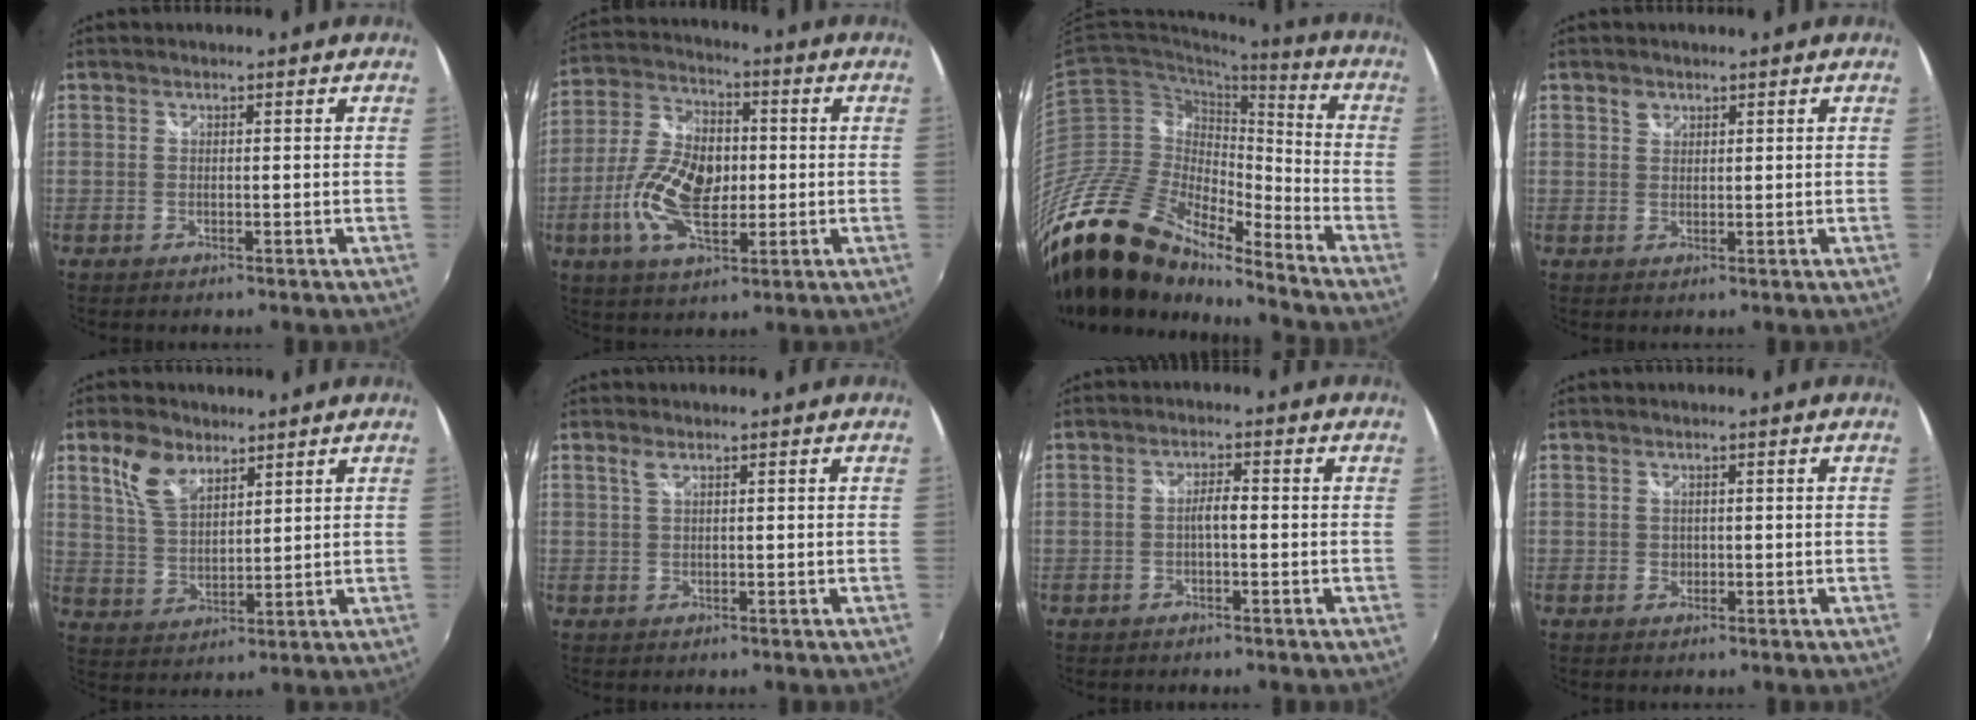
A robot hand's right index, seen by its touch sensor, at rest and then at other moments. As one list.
[{"total": 13.8, "force": [-2.3, 7.3, 11.5], "torque": [-0.239, 0.006, -0.046]}, {"total": 26.5, "force": [-21.1, 9.4, 12.9], "torque": [-0.249, -0.032, -0.386]}, {"total": 1.6, "force": [1.0, 1.2, 0.4], "torque": [-0.004, 0.003, 0.015]}, {"total": 8.5, "force": [5.1, 4.5, 5.0], "torque": [-0.098, 0.013, 0.105]}, {"total": 1.1, "force": [0.7, 0.1, 0.9], "torque": [-0.018, 0.002, 0.012]}, {"total": 2.3, "force": [-0.5, 0.5, 2.2], "torque": [-0.041, 0.007, -0.009]}, {"total": 1.7, "force": [-0.1, 1.6, 0.6], "torque": [-0.007, 0.000, -0.002]}]